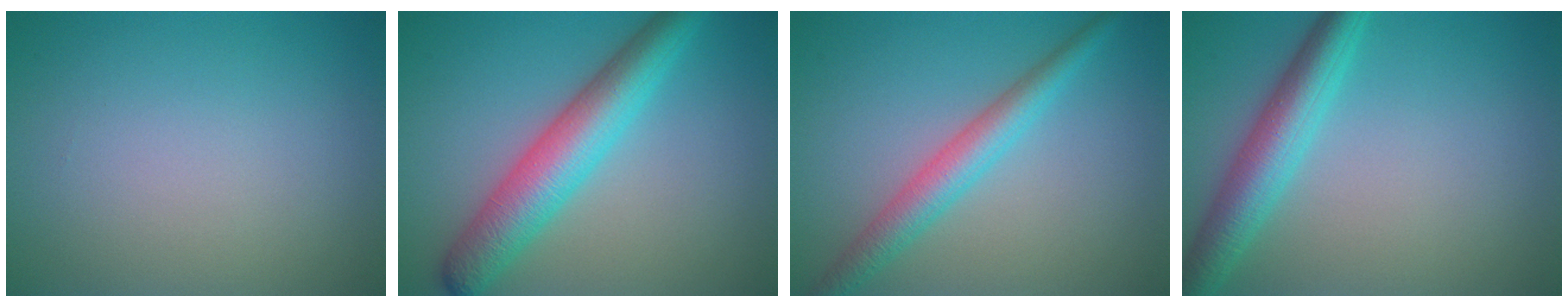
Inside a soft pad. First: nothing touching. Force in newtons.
{"total": 6.4, "press": 6.4, "slide": 0.1}
{"total": 3.8, "press": 3.8, "slide": 0.1}
{"total": 5.0, "press": 5.0, "slide": 0.2}